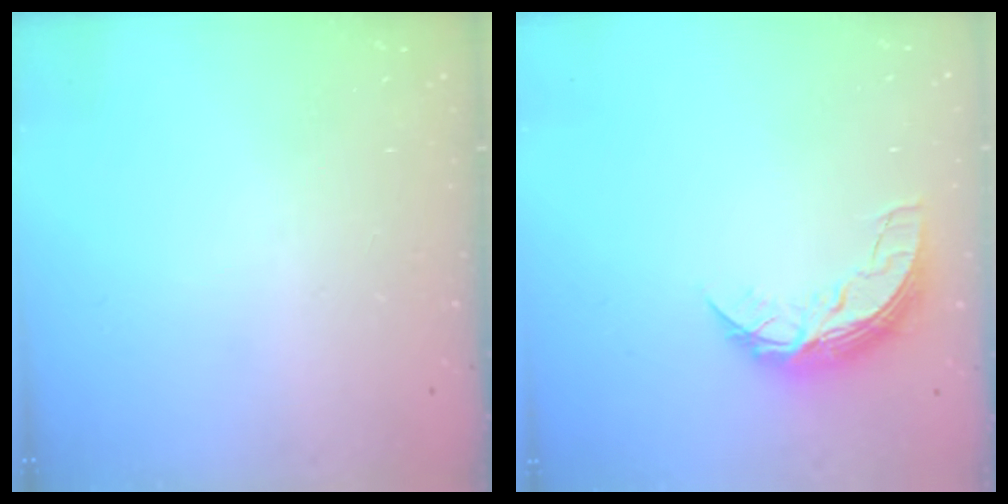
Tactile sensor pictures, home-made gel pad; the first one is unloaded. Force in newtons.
{"total": 8.0, "press": 8.0, "slide": 0.5}